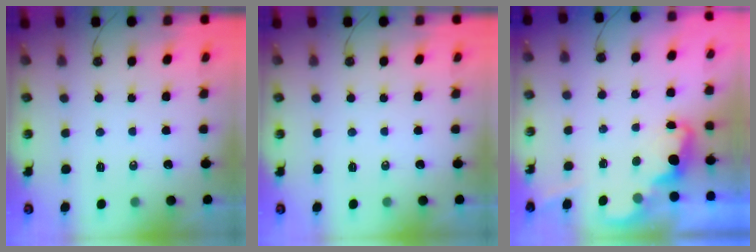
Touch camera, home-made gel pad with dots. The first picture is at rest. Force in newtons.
{"total": 0.0}
{"total": 2.3, "press": 2.2, "slide": 0.6}